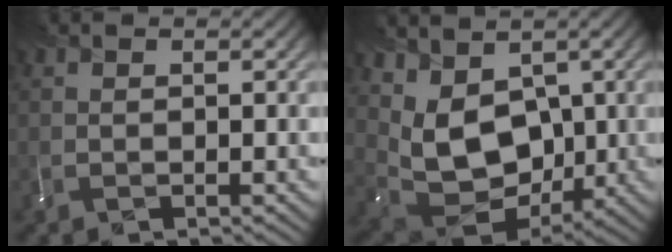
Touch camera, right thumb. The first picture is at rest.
{"total": 10.1, "force": [2.8, 7.1, 6.6], "torque": [-0.155, -0.017, 0.052]}